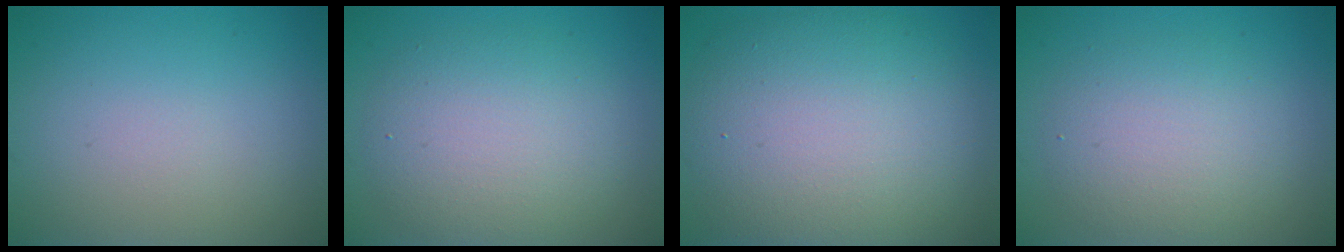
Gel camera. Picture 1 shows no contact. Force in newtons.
{"total": 5.7, "press": 5.7, "slide": 0.4}
{"total": 11.4, "press": 11.4, "slide": 0.8}
{"total": 4.2, "press": 4.2, "slide": 0.0}